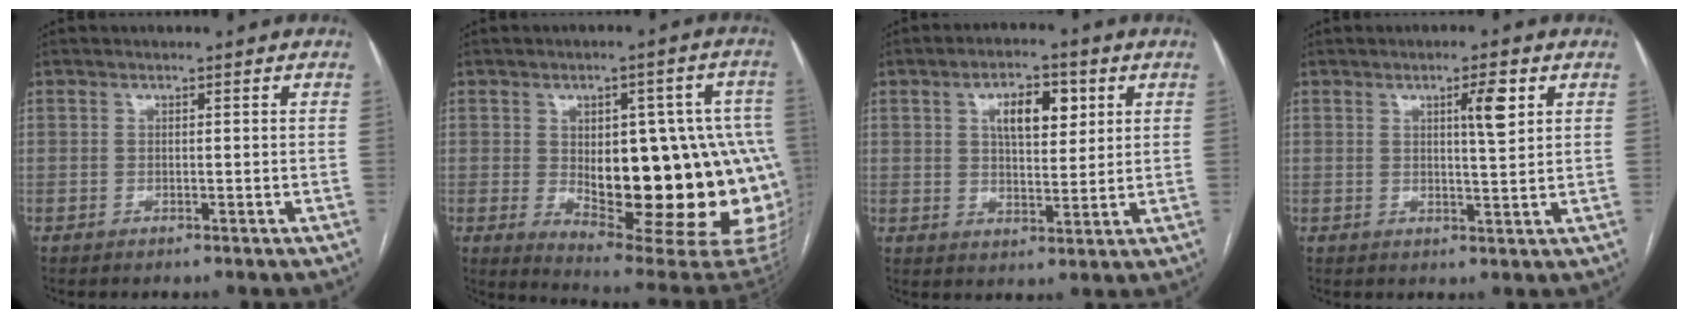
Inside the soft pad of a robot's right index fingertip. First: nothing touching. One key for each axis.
{"total": 25.4, "fx": -1.8, "fy": 9.3, "fz": 23.6, "tx": -0.234, "ty": 0.019, "tz": 0.007}
{"total": 7.6, "fx": 2.9, "fy": 3.4, "fz": 6.2, "tx": -0.099, "ty": 0.010, "tz": 0.050}
{"total": 4.5, "fx": 1.9, "fy": 0.4, "fz": 4.0, "tx": -0.061, "ty": -0.002, "tz": 0.029}